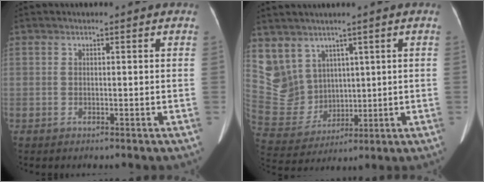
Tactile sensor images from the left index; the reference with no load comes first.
{"total": 9.7, "force": [5.9, 7.6, 1.1], "torque": [-0.049, 0.015, 0.147]}